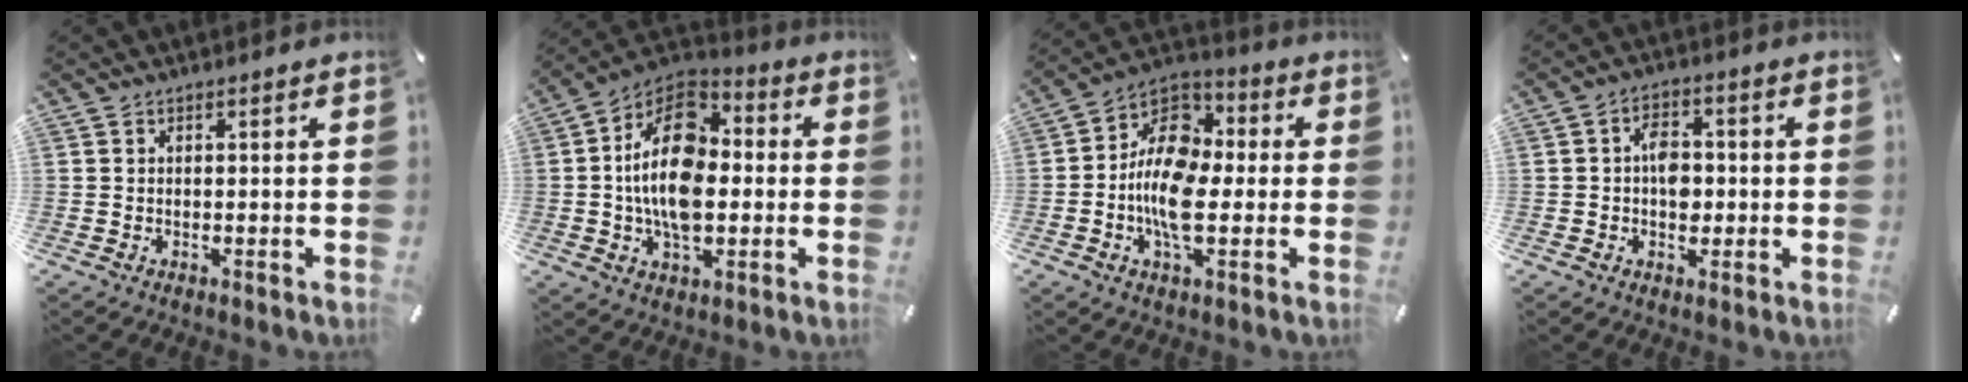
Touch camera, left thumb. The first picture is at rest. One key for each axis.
{"total": 17.7, "fx": -0.5, "fy": 11.2, "fz": 13.6, "tx": -0.284, "ty": 0.009, "tz": -0.016}
{"total": 14.0, "fx": -3.0, "fy": 8.6, "fz": 10.6, "tx": -0.217, "ty": 0.010, "tz": -0.057}
{"total": 5.9, "fx": -0.4, "fy": 4.2, "fz": 4.1, "tx": -0.058, "ty": 0.000, "tz": -0.013}